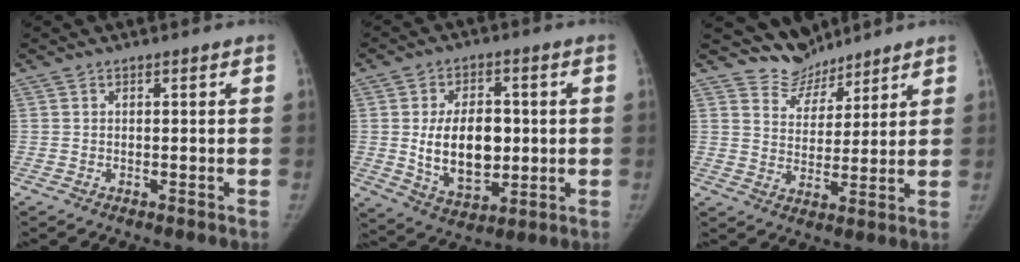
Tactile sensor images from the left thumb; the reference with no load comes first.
{"total": 14.1, "force": [0.0, 8.9, 11.0], "torque": [-0.150, -0.006, 0.014]}
{"total": 6.7, "force": [6.0, 2.9, -0.8], "torque": [0.042, -0.051, 0.114]}